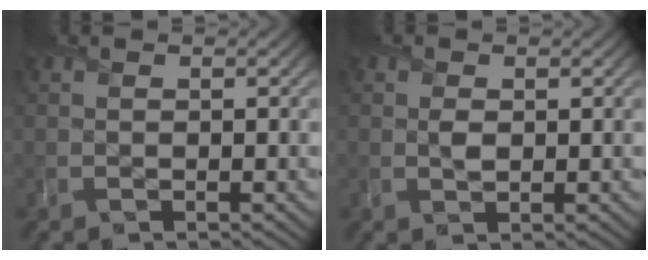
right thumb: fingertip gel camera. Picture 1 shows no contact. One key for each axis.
{"total": 1.4, "fx": 0.2, "fy": 1.0, "fz": 1.0, "tx": -0.022, "ty": -0.003, "tz": 0.002}